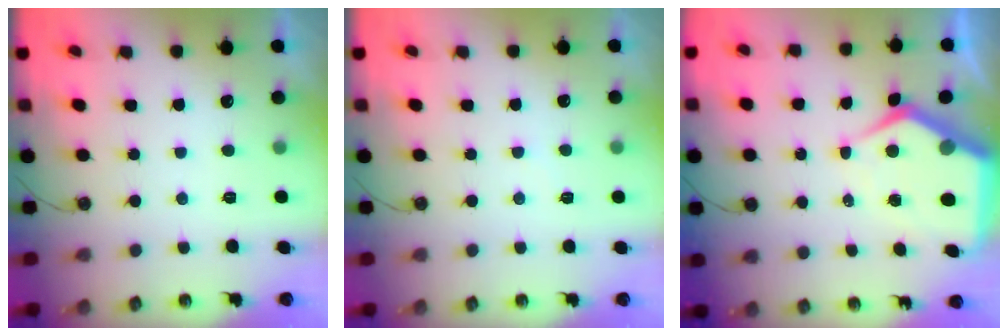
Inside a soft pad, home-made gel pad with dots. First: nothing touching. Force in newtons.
{"total": 2.0, "press": 2.0, "slide": 0.3}
{"total": 12.0, "press": 12.0, "slide": 1.1}